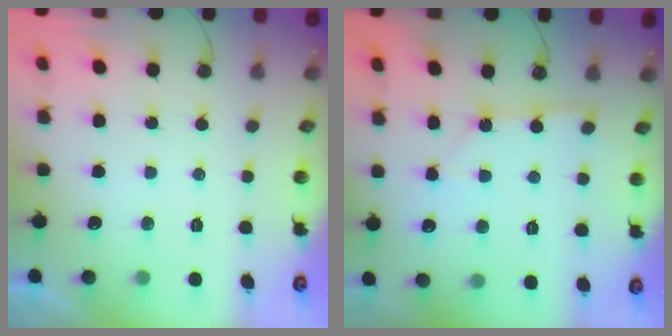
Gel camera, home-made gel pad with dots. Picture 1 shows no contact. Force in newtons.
{"total": 2.7, "press": 2.7, "slide": 0.3}